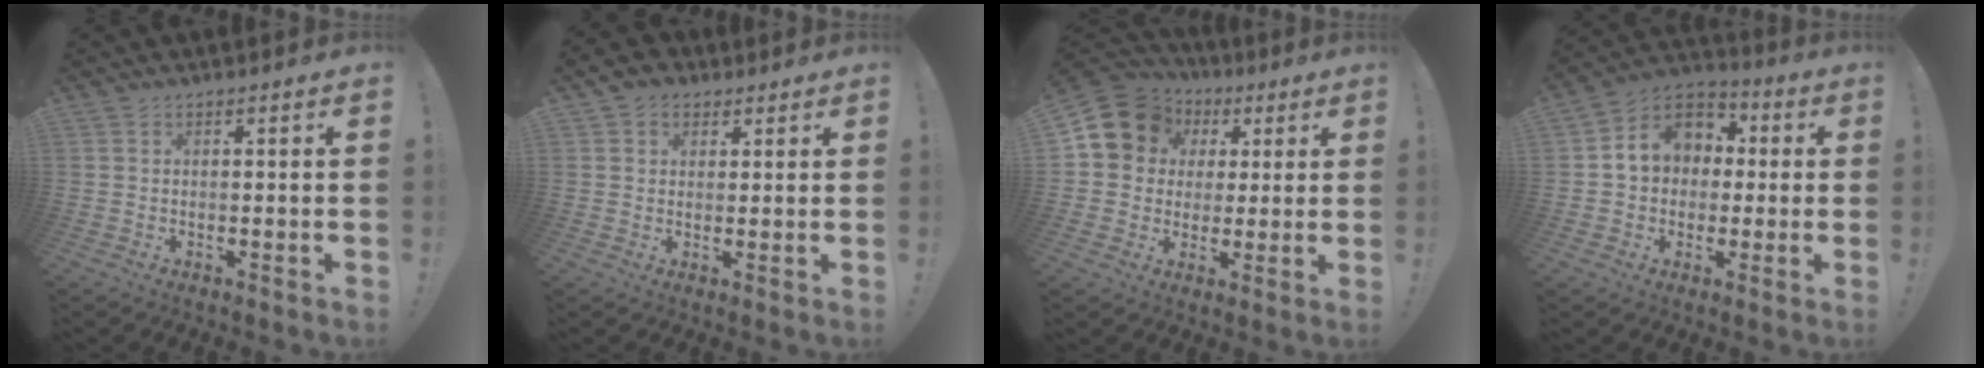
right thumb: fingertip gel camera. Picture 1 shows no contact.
{"total": 4.8, "force": [2.4, 3.8, 1.7], "torque": [-0.028, -0.003, 0.047]}
{"total": 11.6, "force": [3.7, 10.3, 3.9], "torque": [-0.063, -0.011, 0.081]}
{"total": 11.8, "force": [2.0, 10.2, 5.7], "torque": [-0.071, 0.002, 0.043]}